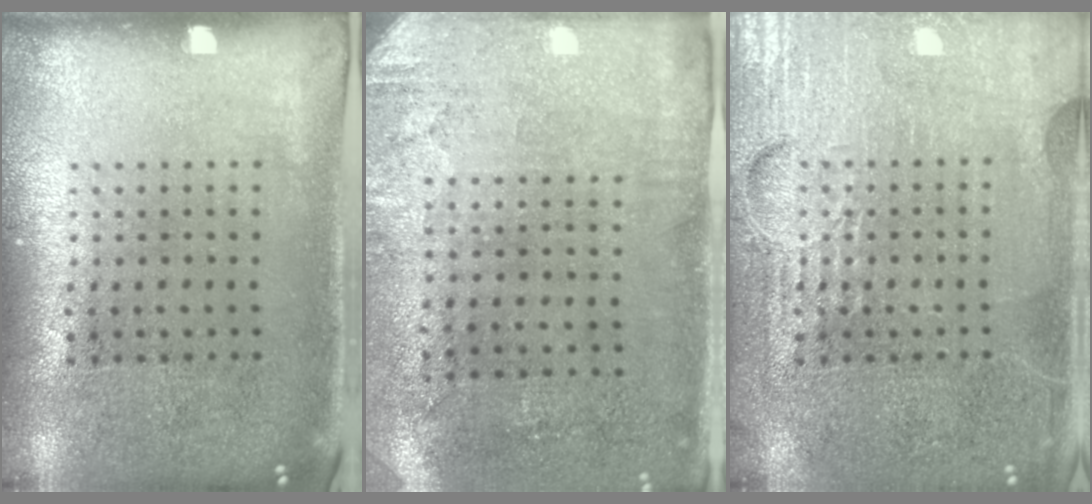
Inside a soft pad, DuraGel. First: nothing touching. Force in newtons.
{"total": 2.9, "press": 2.4, "slide": 1.7}
{"total": 5.6, "press": 5.5, "slide": 0.8}